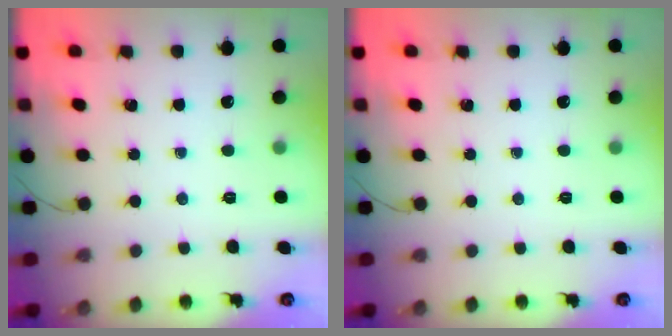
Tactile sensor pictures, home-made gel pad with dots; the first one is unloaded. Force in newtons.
{"total": 0.0}